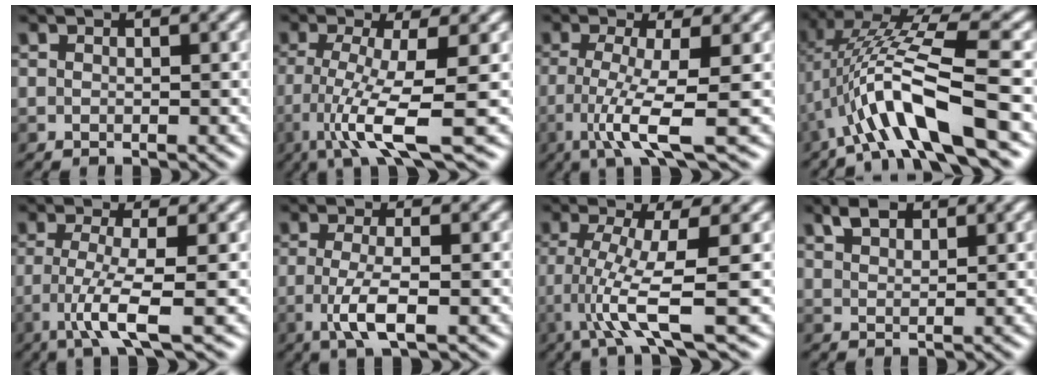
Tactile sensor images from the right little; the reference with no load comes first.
{"total": 6.8, "force": [-2.5, 0.6, 6.3], "torque": [-0.125, -0.005, -0.046]}
{"total": 5.5, "force": [-2.0, 0.5, 5.1], "torque": [-0.104, -0.004, -0.040]}
{"total": 7.7, "force": [-2.5, 1.1, 7.2], "torque": [-0.142, 0.021, -0.047]}
{"total": 4.6, "force": [-1.9, 0.2, 4.1], "torque": [-0.087, -0.003, -0.037]}
{"total": 3.4, "force": [-1.2, 0.6, 3.1], "torque": [-0.073, -0.002, -0.026]}
{"total": 5.5, "force": [-1.9, 0.2, 5.2], "torque": [-0.114, -0.005, -0.035]}
{"total": 1.9, "force": [1.5, 0.8, 0.9], "torque": [-0.022, 0.004, 0.032]}